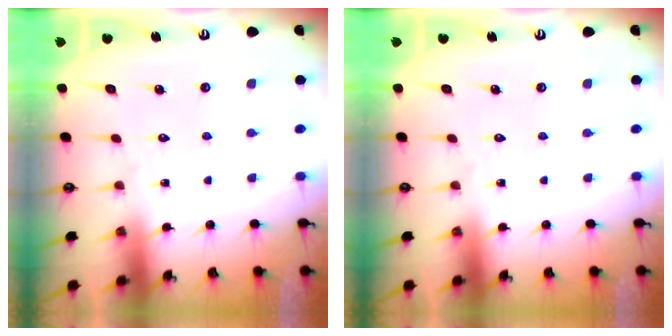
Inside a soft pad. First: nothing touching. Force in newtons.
{"total": 0.0}